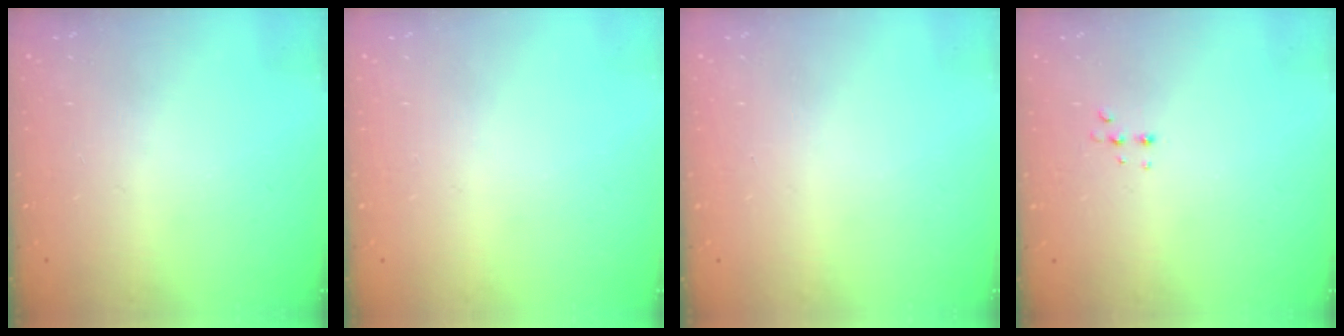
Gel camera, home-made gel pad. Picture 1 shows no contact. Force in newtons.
{"total": 0.0}
{"total": 0.0}
{"total": 4.2, "press": 4.1, "slide": 0.9}